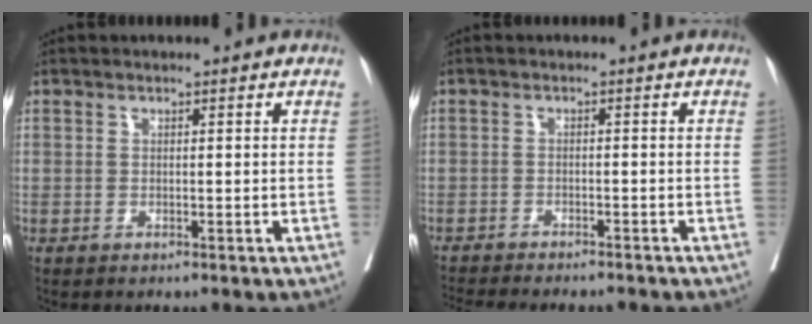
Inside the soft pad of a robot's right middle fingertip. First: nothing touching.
{"total": 11.9, "force": [-10.8, 1.8, 4.6], "torque": [-0.072, -0.014, -0.144]}